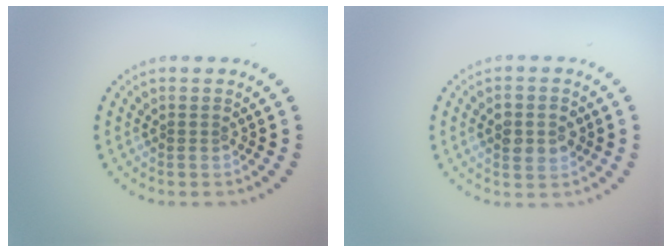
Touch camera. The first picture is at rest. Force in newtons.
{"total": 3.5, "press": 3.5, "slide": 0.1}